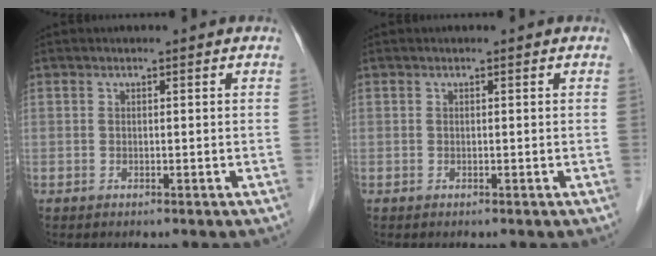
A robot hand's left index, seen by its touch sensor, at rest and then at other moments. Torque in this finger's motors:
{"motor_torque": [0.00, 0.00, 0.00, 0.00]}